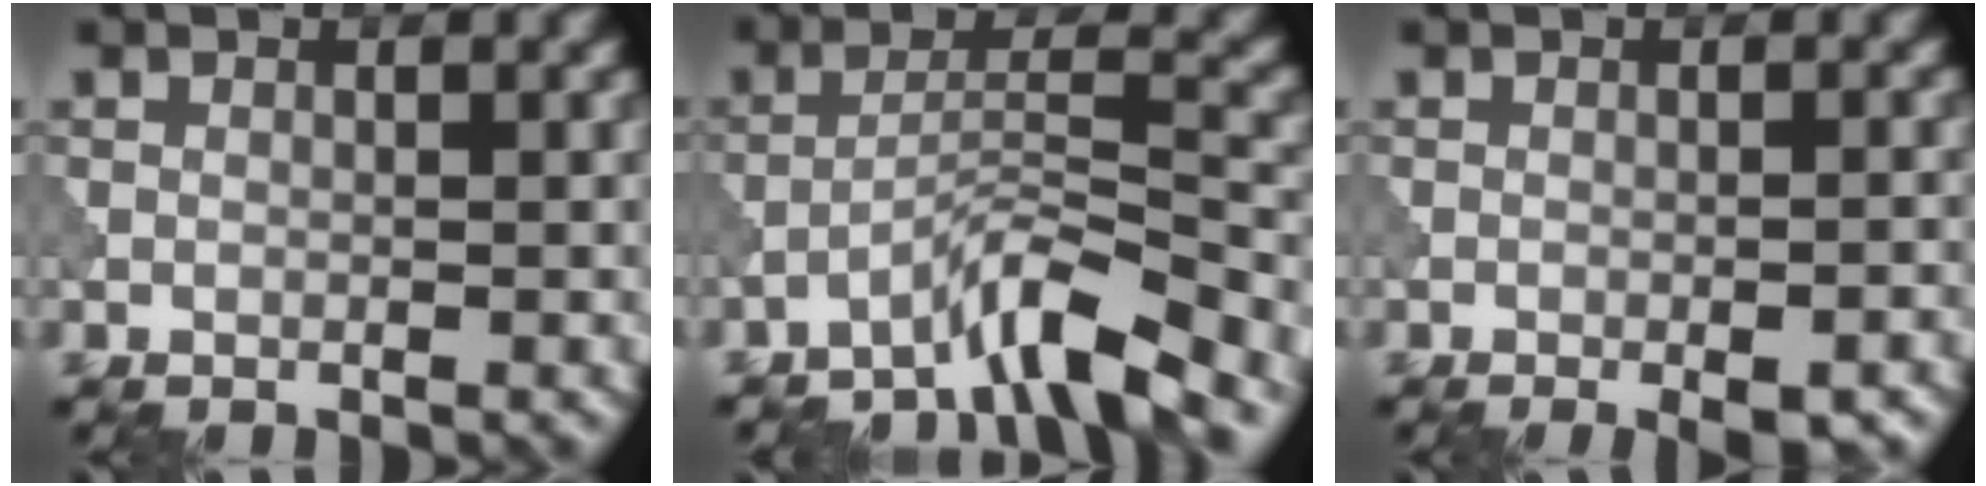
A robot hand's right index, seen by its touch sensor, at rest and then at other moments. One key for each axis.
{"total": 5.5, "fx": -4.4, "fy": 0.3, "fz": 3.3, "tx": -0.055, "ty": 0.014, "tz": -0.088}
{"total": 3.3, "fx": -2.0, "fy": 0.8, "fz": 2.5, "tx": -0.038, "ty": 0.003, "tz": -0.021}